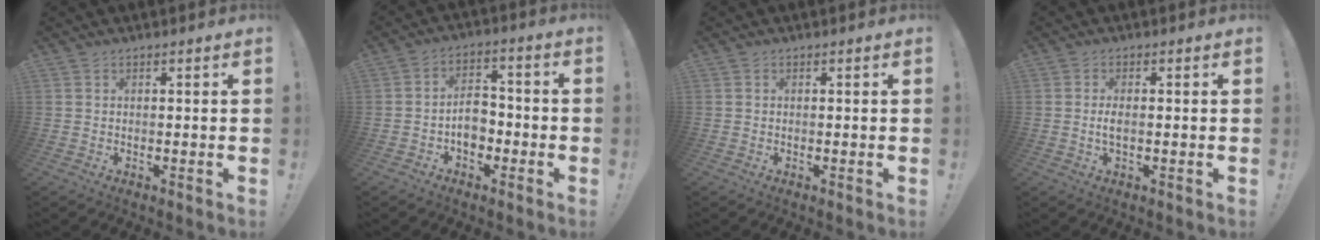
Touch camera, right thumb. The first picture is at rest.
{"total": 8.3, "force": [-2.3, 5.9, 5.4], "torque": [-0.083, 0.011, -0.042]}
{"total": 0.0}
{"total": 2.9, "force": [-0.4, 0.9, 2.7], "torque": [-0.056, 0.001, -0.008]}